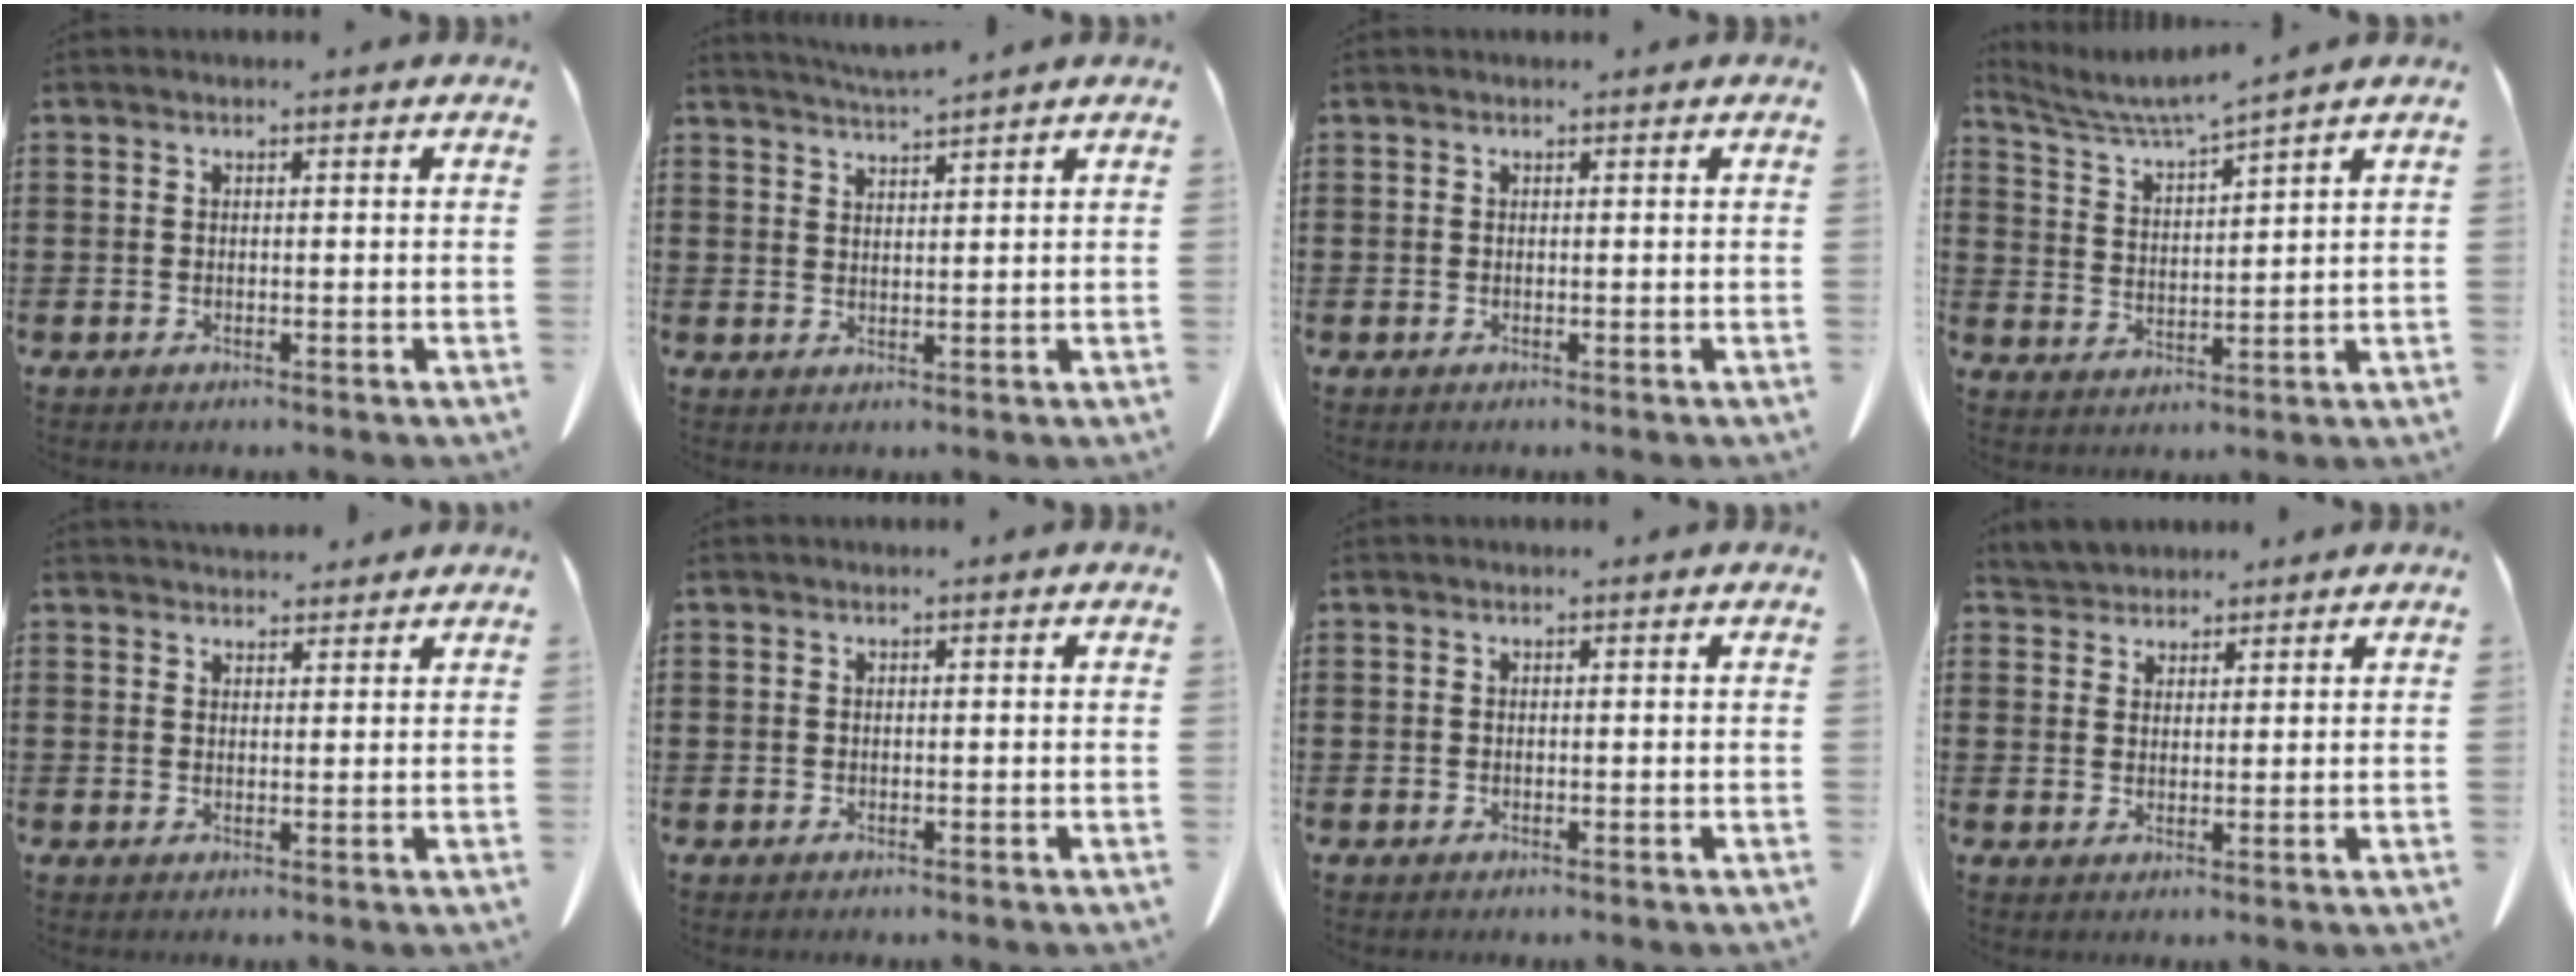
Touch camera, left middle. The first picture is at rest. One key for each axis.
{"total": 3.1, "fx": 2.9, "fy": -0.4, "fz": 0.8, "tx": -0.023, "ty": -0.008, "tz": 0.052}
{"total": 0.0}
{"total": 4.0, "fx": 3.6, "fy": -0.7, "fz": 1.6, "tx": -0.046, "ty": -0.028, "tz": 0.056}
{"total": 2.6, "fx": 2.5, "fy": 0.7, "fz": 0.1, "tx": -0.001, "ty": -0.009, "tz": 0.046}
{"total": 0.0}
{"total": 0.0}
{"total": 3.1, "fx": 3.0, "fy": 0.8, "fz": -0.3, "tx": -0.005, "ty": -0.003, "tz": 0.058}